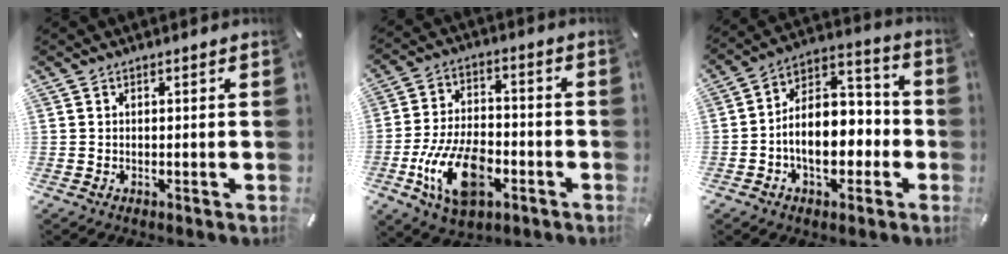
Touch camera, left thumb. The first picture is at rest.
{"total": 16.1, "force": [-6.3, 9.4, 11.4], "torque": [-0.230, 0.027, -0.104]}
{"total": 13.9, "force": [-3.5, 9.8, 9.2], "torque": [-0.134, 0.009, -0.063]}